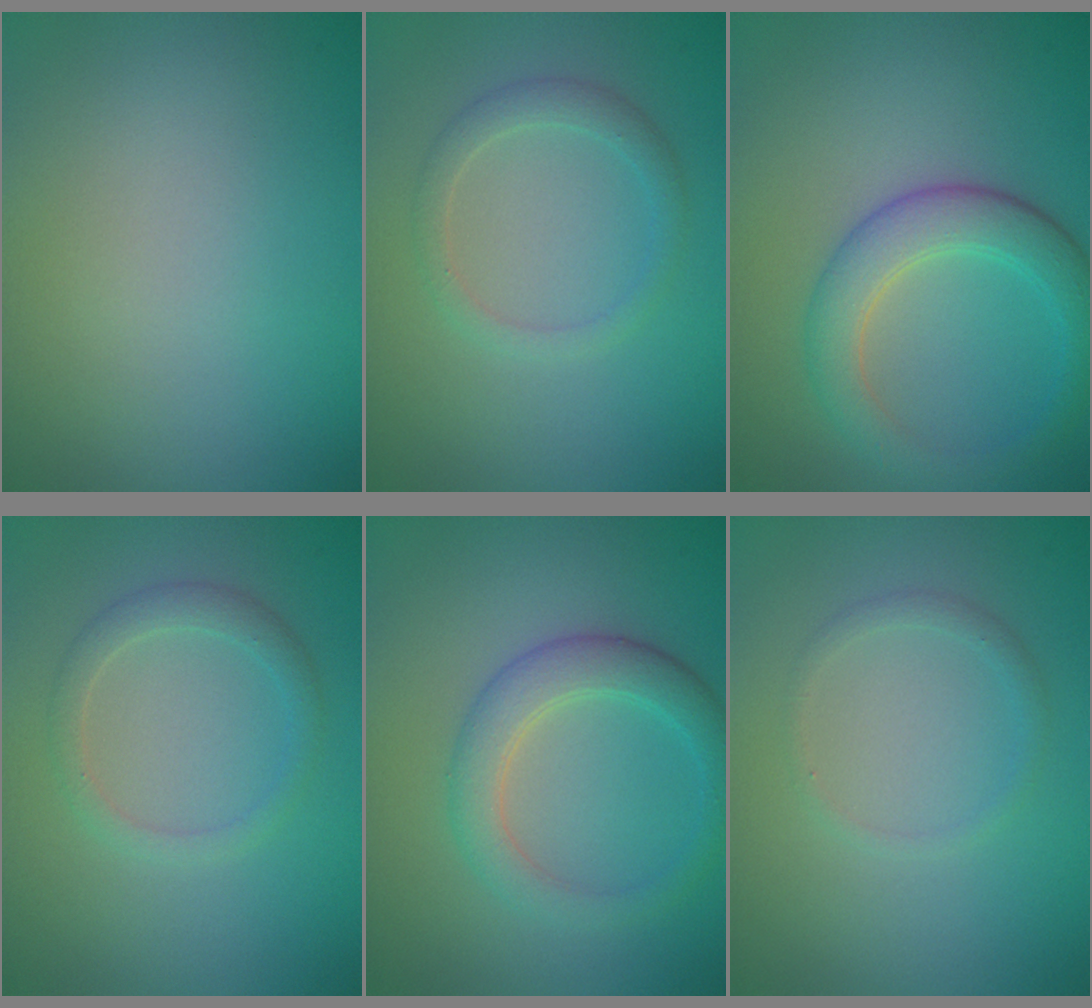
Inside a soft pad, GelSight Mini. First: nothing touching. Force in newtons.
{"total": 1.8, "press": 1.8, "slide": 0.1}
{"total": 4.2, "press": 4.2, "slide": 0.1}
{"total": 1.8, "press": 1.8, "slide": 0.1}
{"total": 3.6, "press": 3.6, "slide": 0.2}
{"total": 0.9, "press": 0.9, "slide": 0.1}